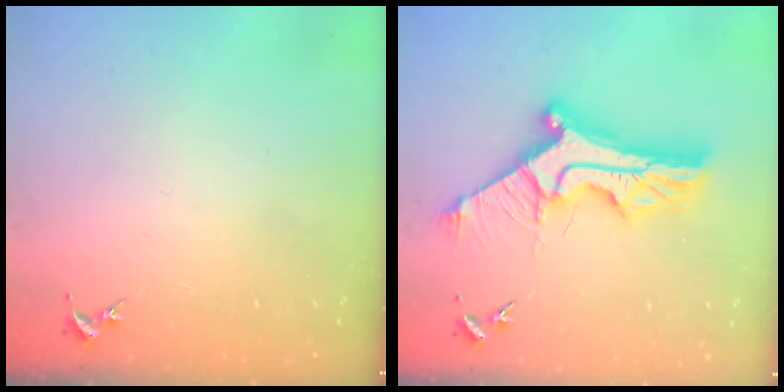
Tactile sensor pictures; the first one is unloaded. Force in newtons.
{"total": 12.7, "press": 12.6, "slide": 1.1}